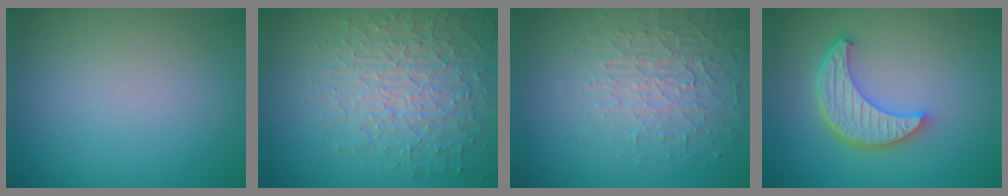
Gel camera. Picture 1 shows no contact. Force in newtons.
{"total": 7.0, "press": 5.3, "slide": 4.5}
{"total": 3.7, "press": 3.4, "slide": 1.3}
{"total": 5.5, "press": 4.2, "slide": 3.5}